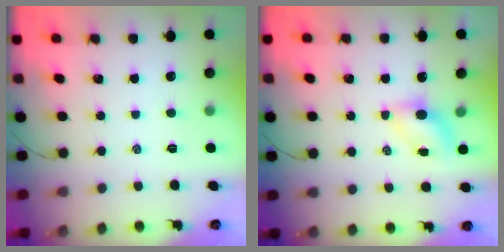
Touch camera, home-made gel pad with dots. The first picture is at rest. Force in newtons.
{"total": 4.4, "press": 4.4, "slide": 0.7}